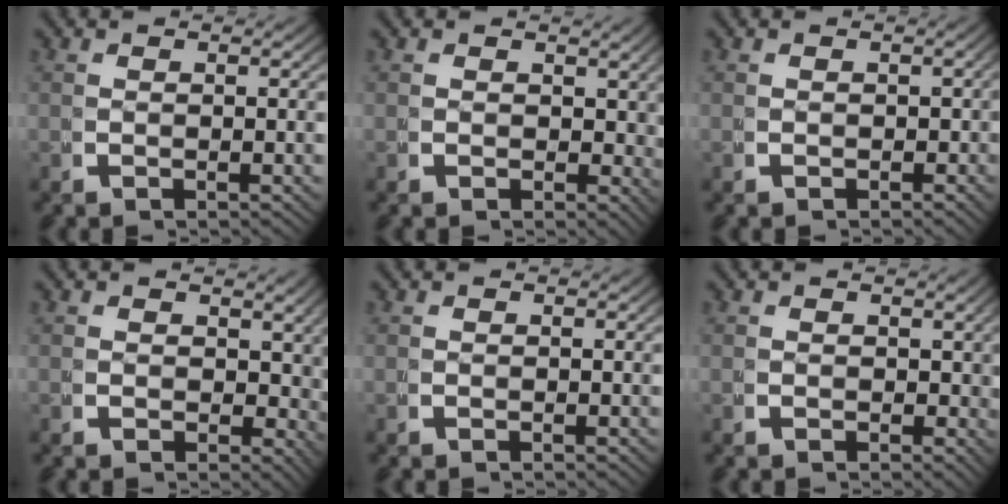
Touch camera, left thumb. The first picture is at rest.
{"total": 2.3, "force": [1.1, 1.7, 1.2], "torque": [-0.007, -0.011, 0.021]}
{"total": 1.0, "force": [-0.4, 0.8, 0.4], "torque": [-0.002, -0.007, -0.006]}
{"total": 3.3, "force": [1.4, 2.4, 1.7], "torque": [-0.018, -0.016, 0.028]}
{"total": 0.0}
{"total": 1.3, "force": [0.5, 1.0, 0.5], "torque": [0.001, -0.007, 0.010]}